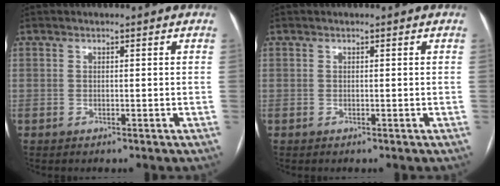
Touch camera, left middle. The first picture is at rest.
{"total": 0.0}